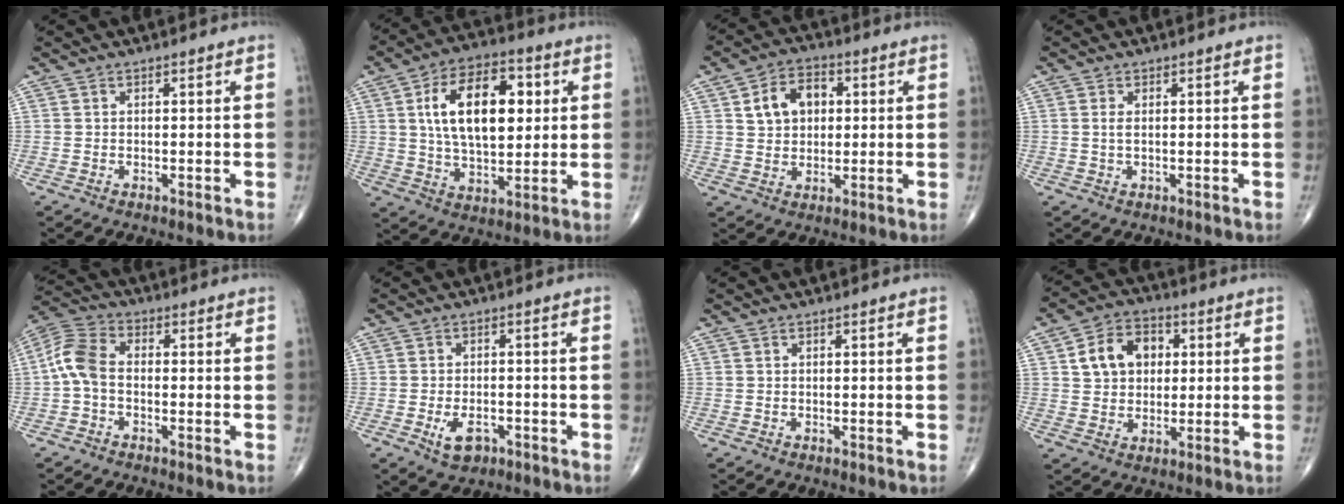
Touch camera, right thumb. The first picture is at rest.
{"total": 17.8, "force": [3.8, 9.6, 14.4], "torque": [-0.214, 0.002, 0.064]}
{"total": 8.7, "force": [2.2, 6.3, 5.7], "torque": [-0.072, 0.005, 0.033]}
{"total": 1.4, "force": [0.3, 0.6, 1.3], "torque": [-0.032, 0.000, 0.009]}
{"total": 7.2, "force": [-0.9, 4.4, 5.7], "torque": [-0.122, 0.023, -0.031]}
{"total": 4.9, "force": [-2.2, 2.9, 3.3], "torque": [-0.049, 0.006, -0.033]}
{"total": 0.0}
{"total": 10.2, "force": [2.4, 7.7, 6.3], "torque": [-0.081, 0.006, 0.037]}